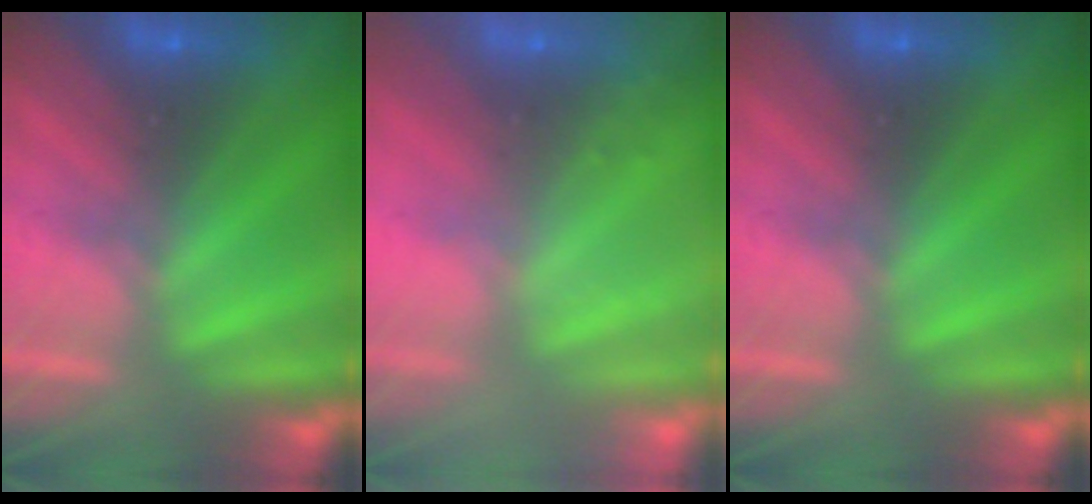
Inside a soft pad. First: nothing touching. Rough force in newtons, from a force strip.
{"total": 2.3}
{"total": 0.0}